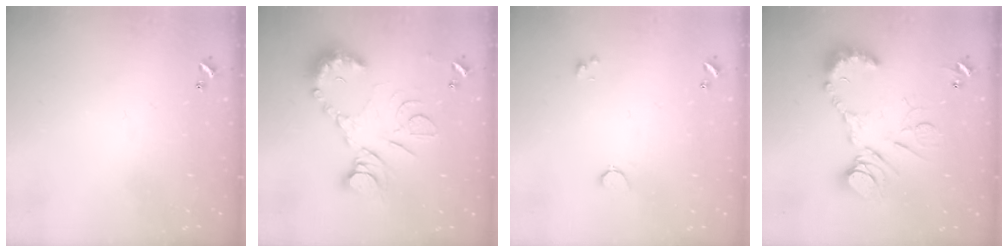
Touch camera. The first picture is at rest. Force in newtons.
{"total": 13.9, "press": 13.7, "slide": 2.0}
{"total": 0.6, "press": 0.4, "slide": 0.5}
{"total": 16.1, "press": 16.0, "slide": 1.8}